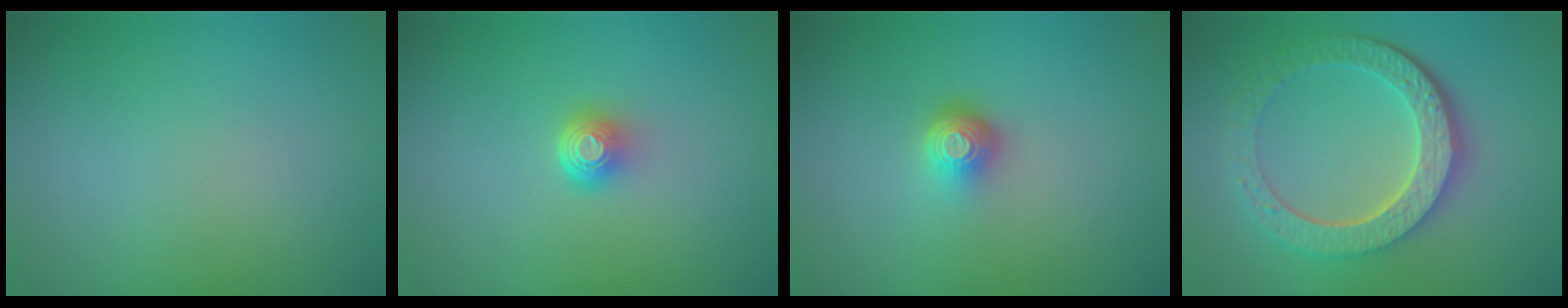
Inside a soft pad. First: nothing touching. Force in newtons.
{"total": 2.0, "press": 1.3, "slide": 1.5}
{"total": 2.0, "press": 1.4, "slide": 1.4}
{"total": 5.8, "press": 4.4, "slide": 3.8}